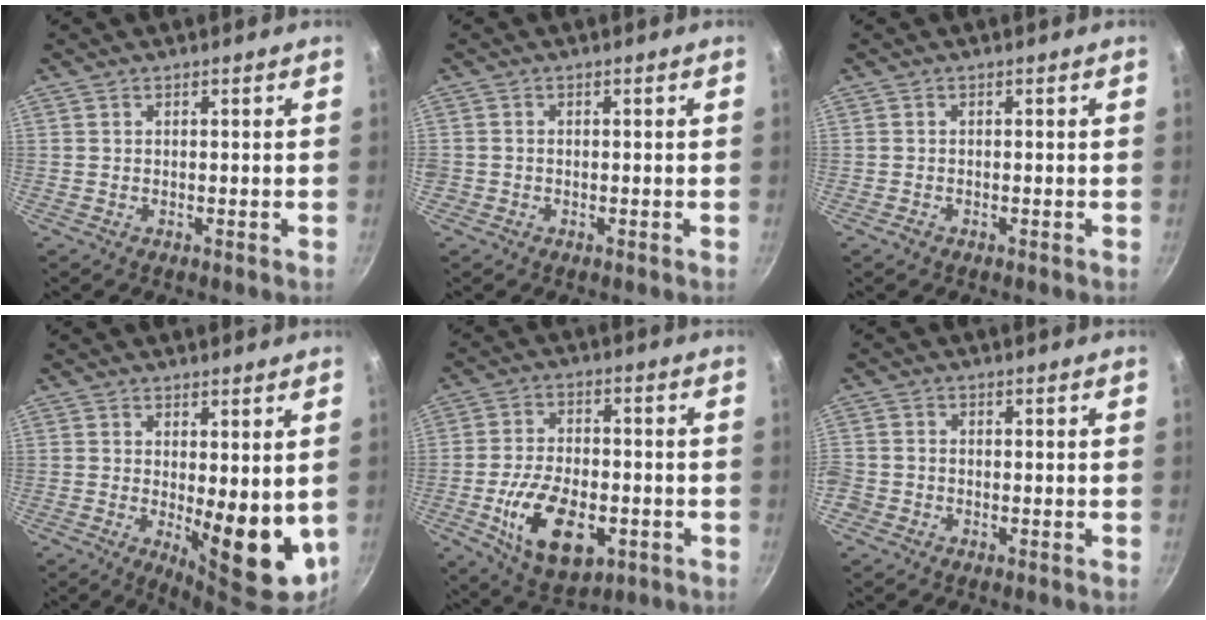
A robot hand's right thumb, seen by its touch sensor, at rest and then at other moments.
{"total": 1.1, "force": [-0.3, 1.0, 0.3], "torque": [-0.005, 0.002, -0.007]}
{"total": 0.7, "force": [-0.5, 0.5, 0.2], "torque": [-0.007, 0.003, -0.009]}
{"total": 11.7, "force": [-0.4, 4.5, 10.8], "torque": [-0.118, -0.021, 0.009]}
{"total": 15.3, "force": [-4.5, 8.6, 11.8], "torque": [-0.190, 0.010, -0.067]}
{"total": 3.7, "force": [-1.4, 3.0, 1.5], "torque": [-0.040, 0.008, -0.034]}